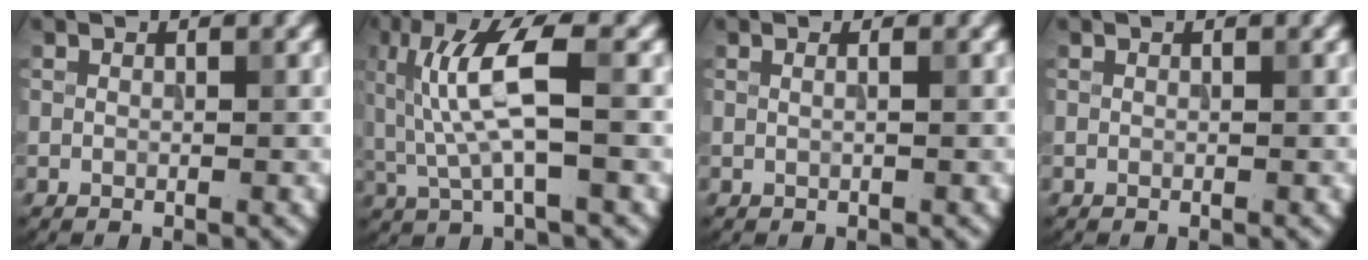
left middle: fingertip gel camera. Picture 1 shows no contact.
{"total": 6.5, "force": [0.8, 1.7, 6.2], "torque": [-0.133, 0.003, 0.015]}
{"total": 1.3, "force": [0.5, 0.7, 1.0], "torque": [0.001, -0.002, -0.008]}
{"total": 0.0}